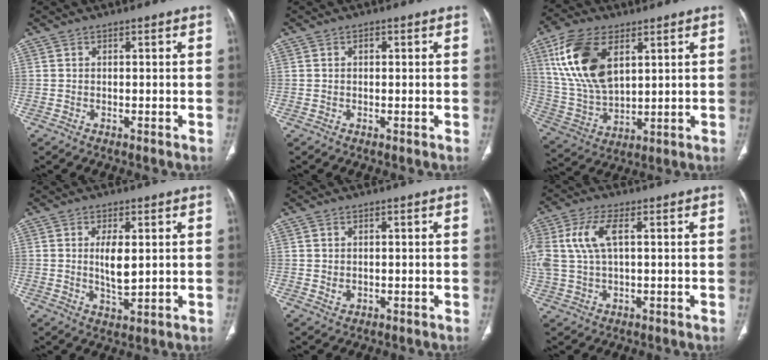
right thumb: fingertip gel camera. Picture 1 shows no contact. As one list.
[{"total": 1.0, "force": [0.3, 0.6, 0.7], "torque": [-0.010, 0.004, 0.005]}, {"total": 17.2, "force": [6.6, 9.2, 12.9], "torque": [-0.250, -0.019, 0.136]}, {"total": 5.8, "force": [0.9, 2.4, 5.2], "torque": [-0.090, -0.014, 0.020]}, {"total": 1.5, "force": [0.1, 1.2, 0.9], "torque": [-0.018, -0.003, 0.009]}, {"total": 9.7, "force": [2.4, 4.6, 8.2], "torque": [-0.199, 0.014, 0.052]}]